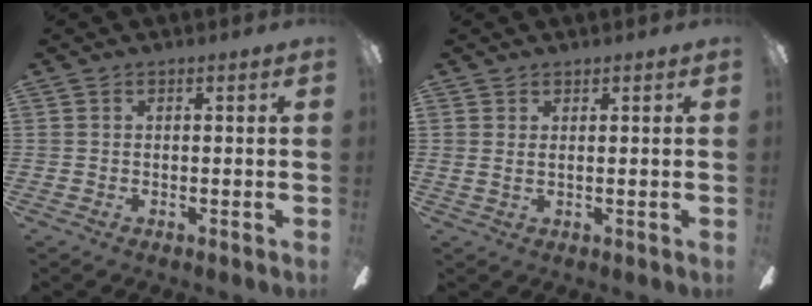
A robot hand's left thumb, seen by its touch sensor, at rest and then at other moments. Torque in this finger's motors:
{"motor_torque": [-0.16, -0.02, 0.10, -0.06, -0.04]}